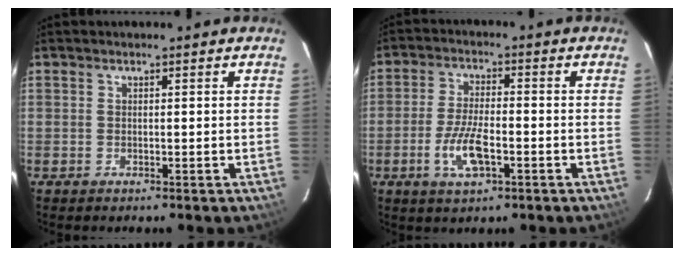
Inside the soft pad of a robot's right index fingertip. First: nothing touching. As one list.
[{"total": 7.9, "force": [-2.9, 2.9, 6.8], "torque": [-0.145, -0.004, -0.055]}]